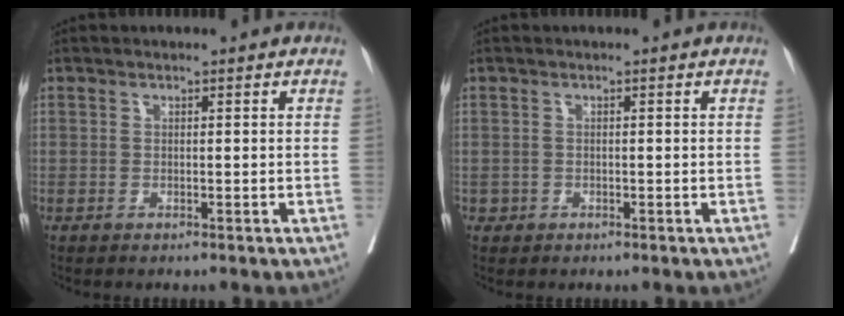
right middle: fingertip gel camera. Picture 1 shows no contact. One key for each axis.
{"total": 0.7, "fx": -0.3, "fy": 0.7, "fz": 0.0, "tx": 0.002, "ty": 0.004, "tz": -0.005}